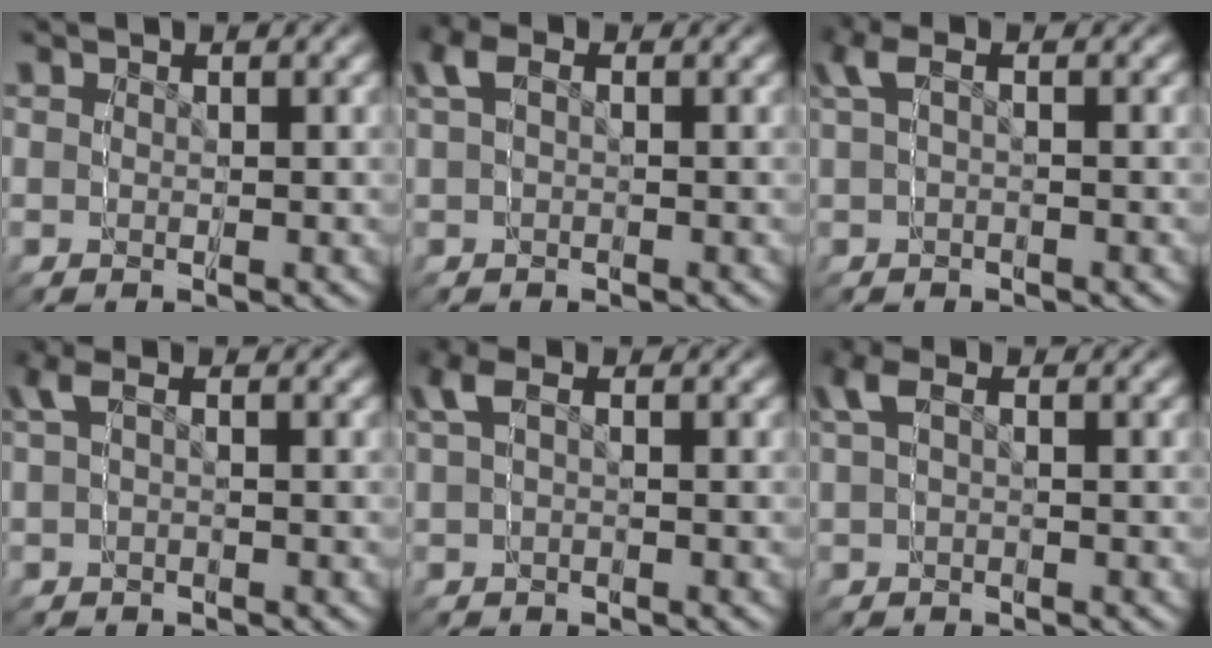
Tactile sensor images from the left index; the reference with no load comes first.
{"total": 1.2, "force": [-0.3, 0.5, 1.1], "torque": [-0.037, -0.004, 0.005]}
{"total": 1.7, "force": [-0.6, -0.1, 1.6], "torque": [-0.043, 0.005, 0.001]}
{"total": 1.5, "force": [-0.8, -0.3, 1.3], "torque": [-0.038, 0.003, -0.003]}
{"total": 1.6, "force": [-0.6, 0.2, 1.4], "torque": [-0.042, 0.000, 0.001]}
{"total": 1.6, "force": [-0.6, 0.2, 1.4], "torque": [-0.044, -0.001, 0.002]}